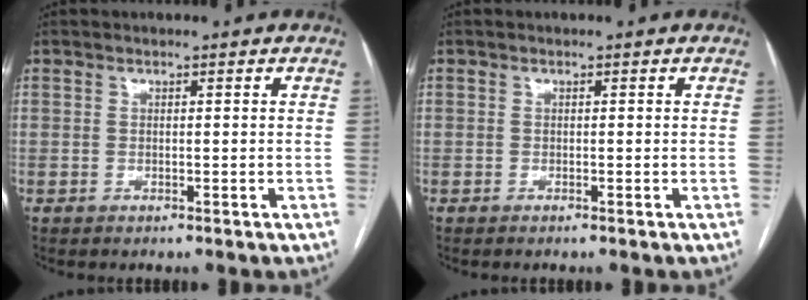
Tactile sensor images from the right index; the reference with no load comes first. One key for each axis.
{"total": 0.0}